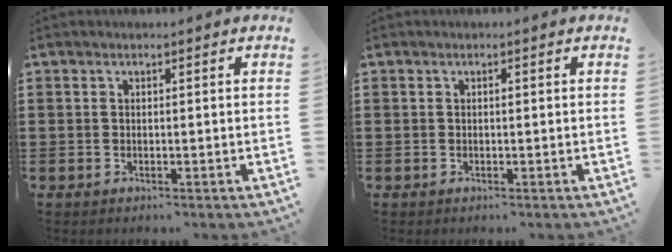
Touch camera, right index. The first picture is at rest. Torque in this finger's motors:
{"motor_torque": [0.08, 0.00, 0.00, 0.01]}